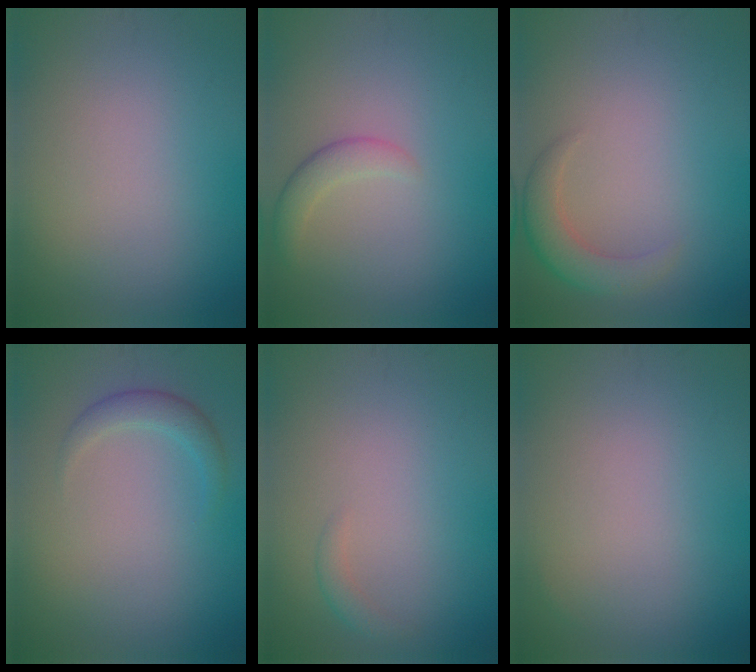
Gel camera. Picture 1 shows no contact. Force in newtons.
{"total": 1.9, "press": 1.9, "slide": 0.2}
{"total": 2.8, "press": 2.8, "slide": 0.2}
{"total": 1.8, "press": 1.8, "slide": 0.1}
{"total": 1.0, "press": 1.0, "slide": 0.0}
{"total": 0.0}